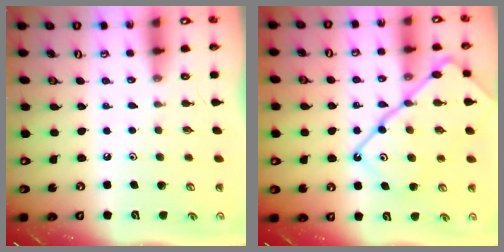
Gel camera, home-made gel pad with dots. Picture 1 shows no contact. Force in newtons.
{"total": 18.5, "press": 18.5, "slide": 1.7}